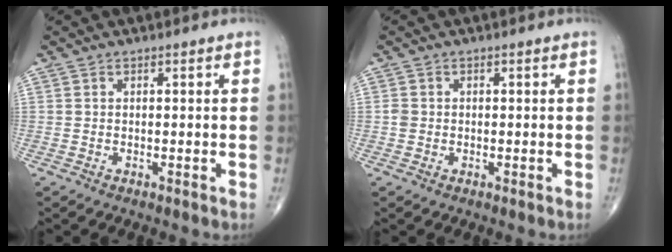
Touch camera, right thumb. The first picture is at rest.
{"total": 1.2, "force": [-0.1, 1.1, 0.5], "torque": [-0.006, 0.001, -0.003]}